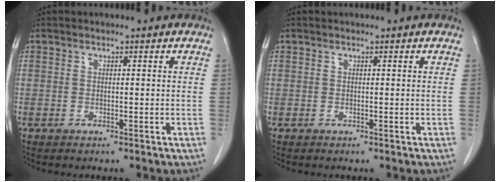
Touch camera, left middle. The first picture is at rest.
{"total": 0.0}